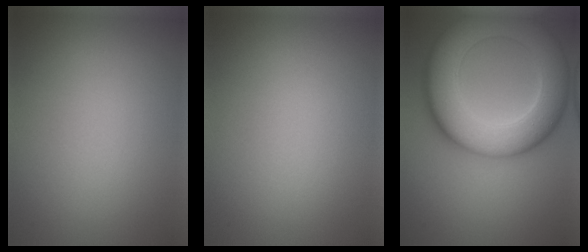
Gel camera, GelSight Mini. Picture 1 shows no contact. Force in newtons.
{"total": 0.0}
{"total": 11.6, "press": 11.6, "slide": 0.5}